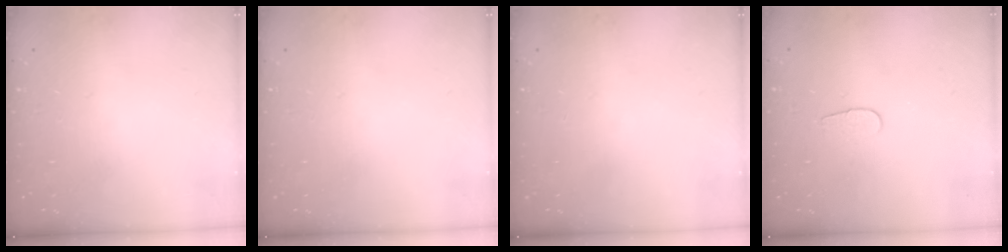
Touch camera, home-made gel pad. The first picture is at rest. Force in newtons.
{"total": 0.0}
{"total": 0.0}
{"total": 4.7, "press": 4.6, "slide": 0.4}